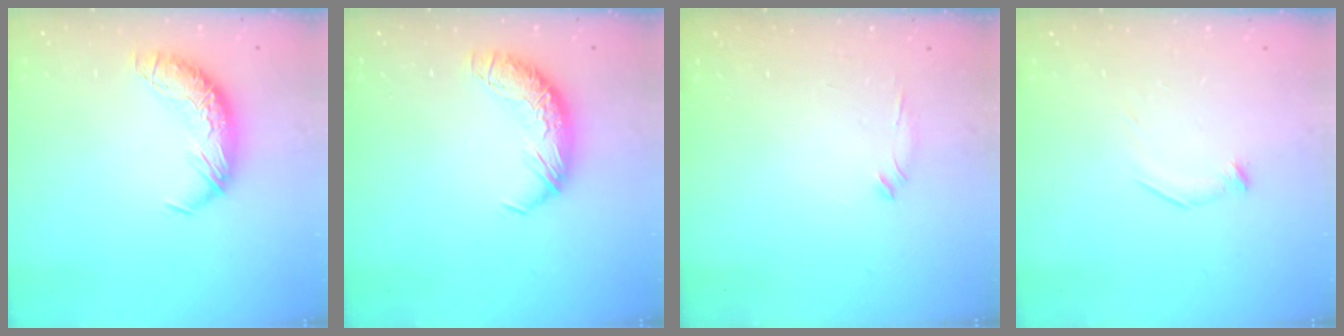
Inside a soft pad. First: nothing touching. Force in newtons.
{"total": 0.0}
{"total": 6.2, "press": 6.1, "slide": 1.2}
{"total": 7.1, "press": 7.0, "slide": 1.1}